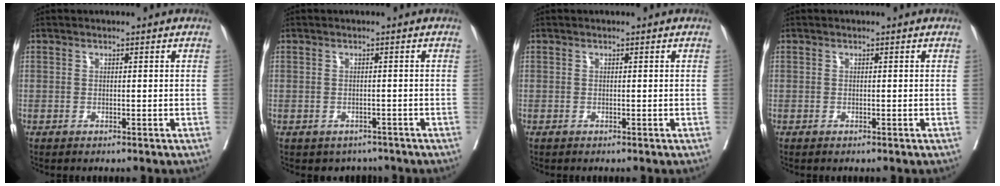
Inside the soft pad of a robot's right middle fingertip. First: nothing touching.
{"total": 3.0, "force": [-2.5, 1.7, 0.2], "torque": [0.004, 0.009, -0.031]}
{"total": 0.0}
{"total": 0.0}